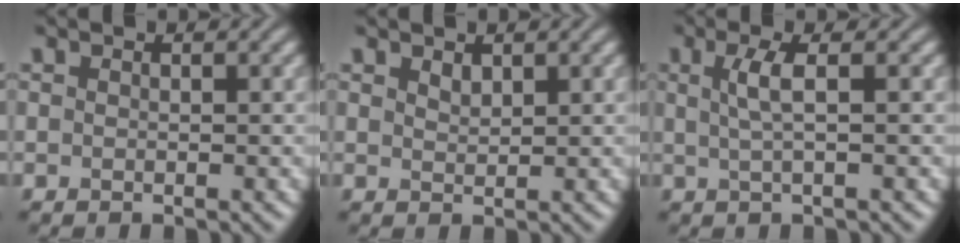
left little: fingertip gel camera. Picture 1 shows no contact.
{"total": 1.0, "force": [0.8, 0.5, 0.4], "torque": [-0.011, -0.001, 0.019]}
{"total": 2.5, "force": [0.5, 0.6, 2.4], "torque": [-0.048, 0.002, 0.008]}